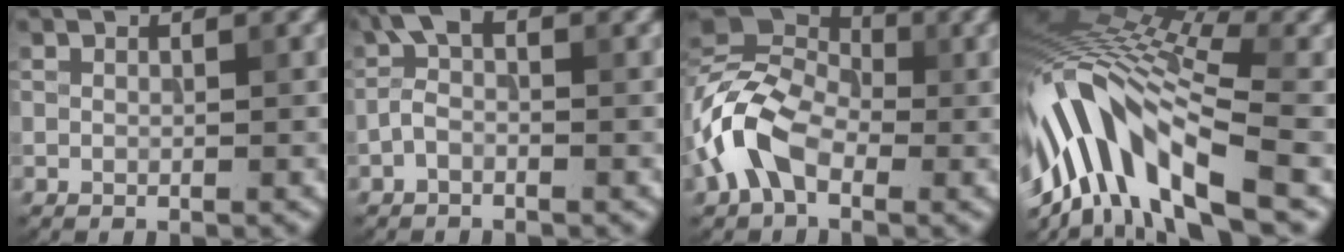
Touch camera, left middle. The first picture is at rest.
{"total": 2.3, "force": [-0.6, 1.0, 2.0], "torque": [-0.043, 0.013, -0.024]}
{"total": 7.8, "force": [-2.4, 5.0, 5.4], "torque": [-0.107, 0.015, -0.068]}
{"total": 12.2, "force": [-4.6, 4.8, 10.2], "torque": [-0.190, 0.020, -0.089]}